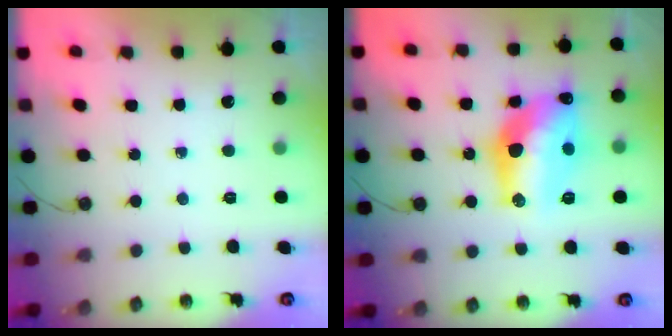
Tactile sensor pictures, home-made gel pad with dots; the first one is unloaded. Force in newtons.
{"total": 18.0, "press": 17.4, "slide": 4.7}